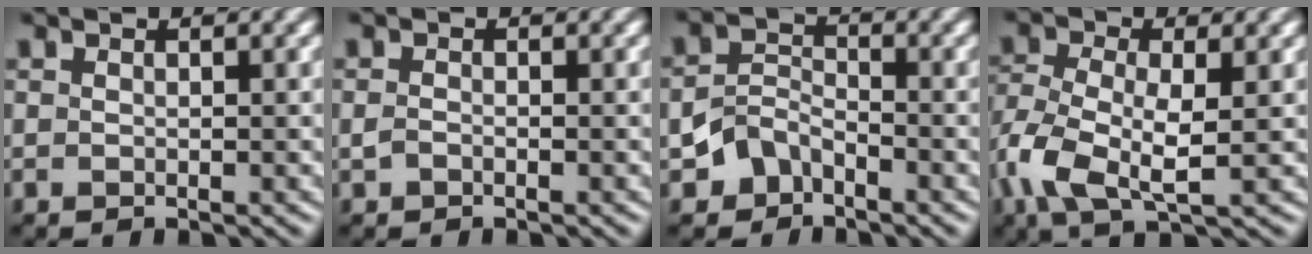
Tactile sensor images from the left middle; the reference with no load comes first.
{"total": 0.7, "force": [-0.4, 0.4, 0.4], "torque": [-0.010, 0.000, -0.009]}
{"total": 2.9, "force": [-1.8, 2.1, 1.0], "torque": [-0.015, 0.011, -0.039]}
{"total": 5.7, "force": [-1.3, 2.9, 4.8], "torque": [-0.112, 0.000, -0.032]}